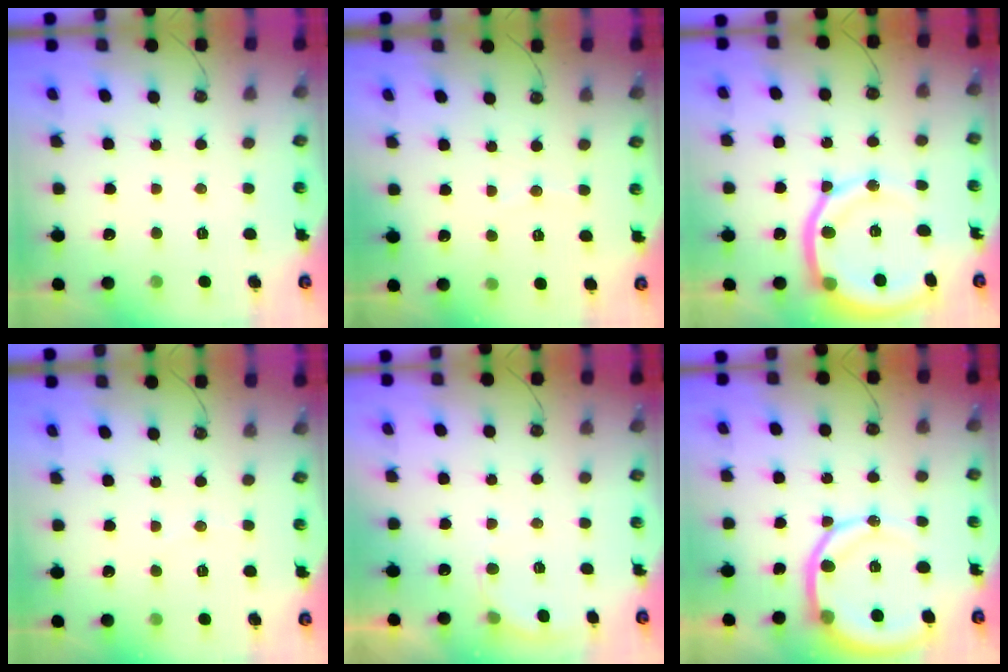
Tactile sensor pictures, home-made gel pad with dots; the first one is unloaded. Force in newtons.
{"total": 3.8, "press": 3.5, "slide": 1.4}
{"total": 16.3, "press": 16.1, "slide": 2.6}
{"total": 2.7, "press": 2.7, "slide": 0.3}
{"total": 4.5, "press": 4.3, "slide": 1.0}
{"total": 13.6, "press": 13.5, "slide": 1.8}